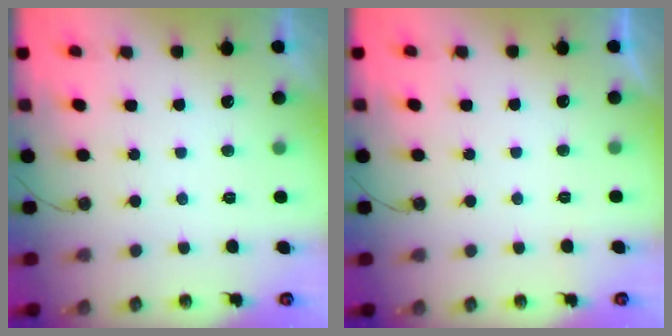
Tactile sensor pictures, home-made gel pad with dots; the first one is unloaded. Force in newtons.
{"total": 0.0}